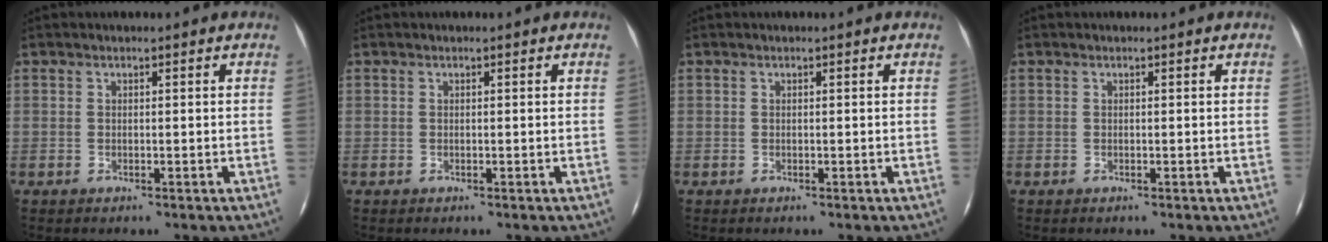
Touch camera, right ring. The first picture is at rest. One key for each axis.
{"total": 0.0}
{"total": 0.0}
{"total": 0.0}